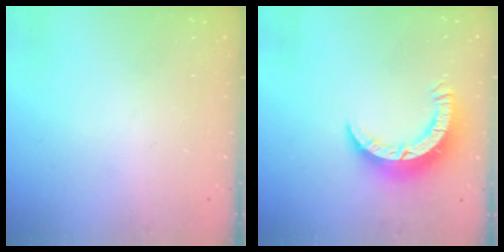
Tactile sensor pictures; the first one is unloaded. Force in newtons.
{"total": 8.2, "press": 8.2, "slide": 0.9}